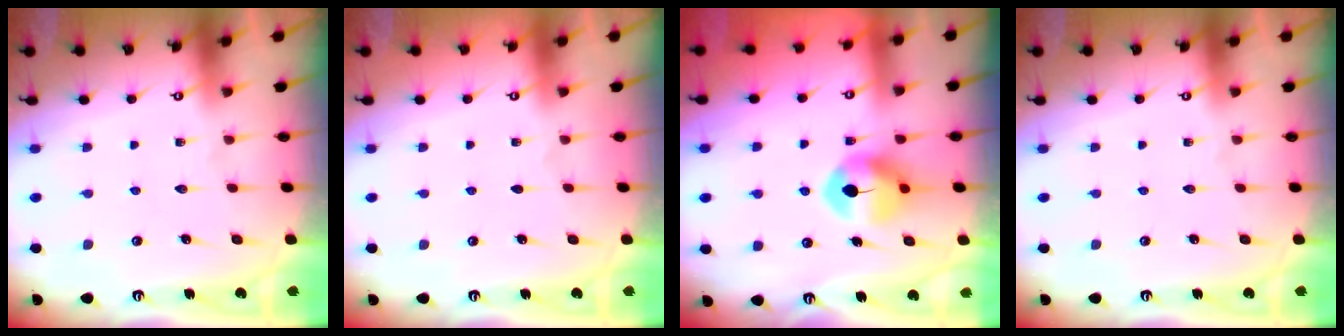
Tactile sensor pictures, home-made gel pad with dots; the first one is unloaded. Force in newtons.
{"total": 0.0}
{"total": 8.3, "press": 8.3, "slide": 0.6}
{"total": 0.0}